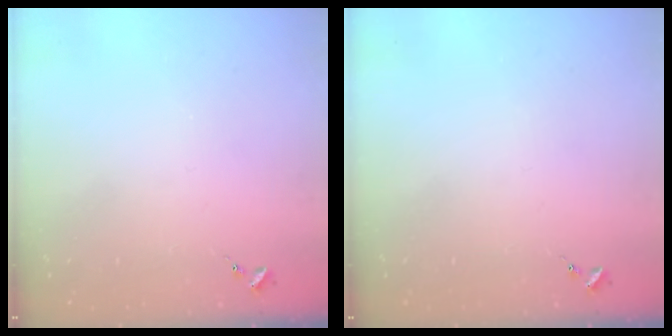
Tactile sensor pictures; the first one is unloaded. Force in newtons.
{"total": 0.0}